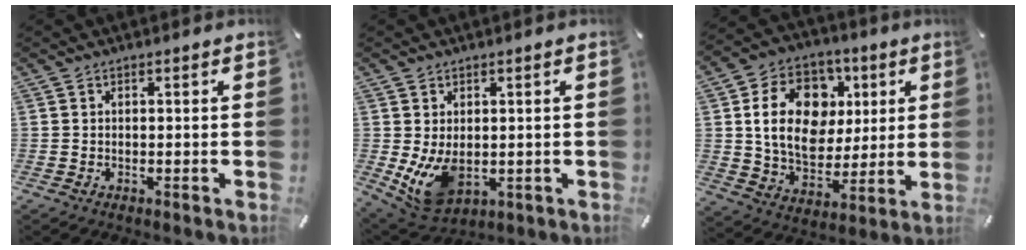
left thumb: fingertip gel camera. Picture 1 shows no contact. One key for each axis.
{"total": 8.4, "fx": 0.1, "fy": 6.1, "fz": 5.8, "tx": -0.121, "ty": -0.011, "tz": 0.006}
{"total": 17.4, "fx": 4.1, "fy": 13.6, "fz": 10.0, "tx": -0.172, "ty": 0.004, "tz": 0.079}